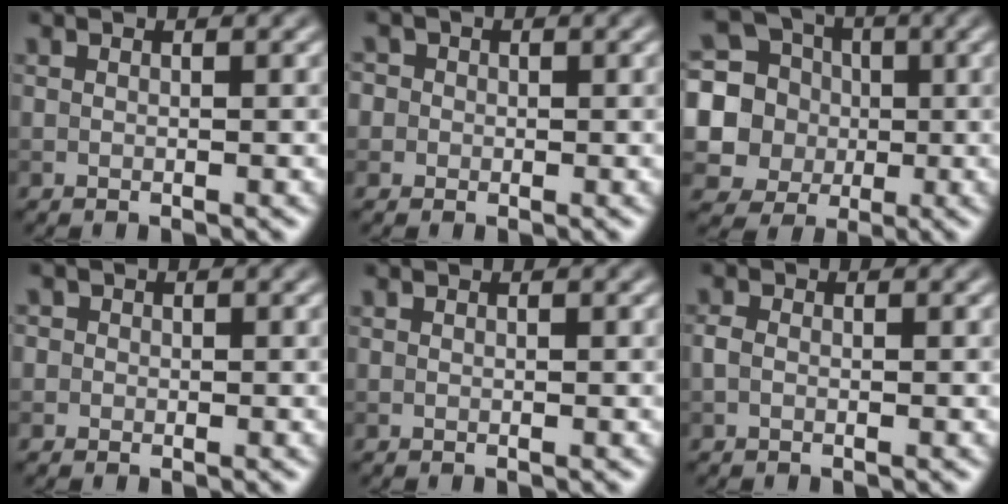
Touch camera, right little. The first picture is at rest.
{"total": 3.5, "force": [1.0, 3.1, 1.2], "torque": [-0.001, 0.021, -0.009]}
{"total": 8.2, "force": [0.4, 7.5, 3.2], "torque": [-0.080, 0.004, -0.021]}
{"total": 2.0, "force": [0.5, 1.9, 0.5], "torque": [0.016, 0.010, -0.009]}
{"total": 0.0}
{"total": 0.9, "force": [-0.3, 0.7, 0.6], "torque": [-0.014, 0.000, -0.010]}